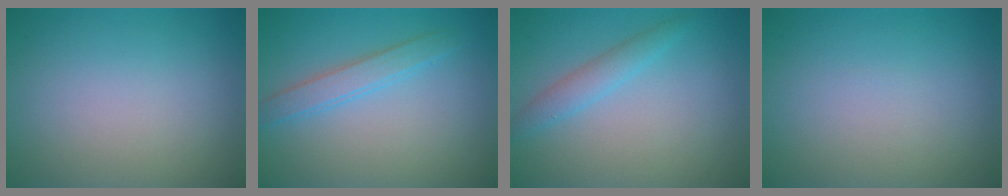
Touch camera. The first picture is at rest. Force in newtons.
{"total": 2.3, "press": 2.3, "slide": 0.0}
{"total": 2.0, "press": 2.0, "slide": 0.1}
{"total": 0.0}